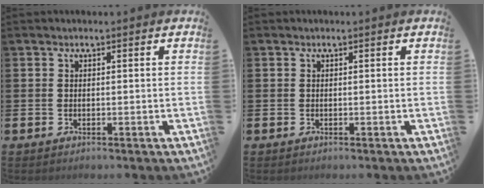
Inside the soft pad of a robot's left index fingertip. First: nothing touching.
{"total": 0.0}